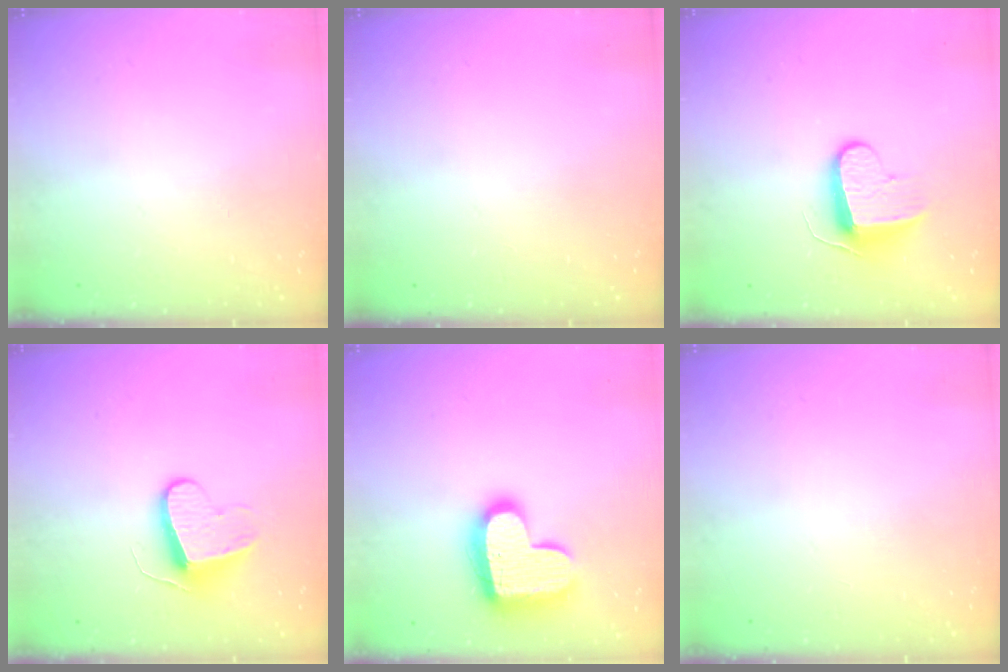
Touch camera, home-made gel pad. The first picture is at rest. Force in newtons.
{"total": 0.0}
{"total": 9.1, "press": 9.1, "slide": 0.0}
{"total": 9.4, "press": 9.4, "slide": 0.9}
{"total": 17.2, "press": 17.1, "slide": 1.3}
{"total": 0.0}